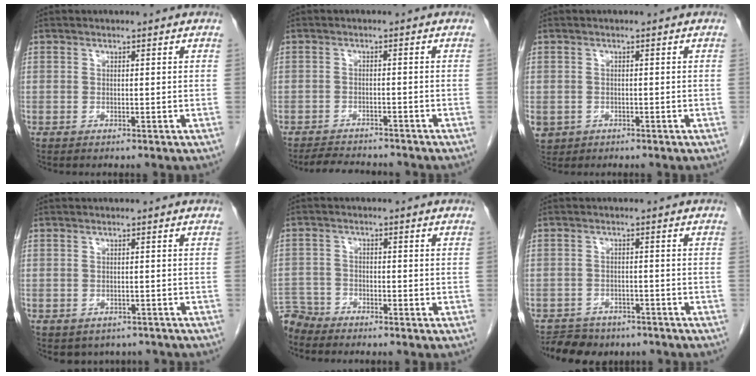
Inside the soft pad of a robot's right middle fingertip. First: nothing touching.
{"total": 6.6, "force": [-6.2, 1.3, 1.8], "torque": [-0.028, -0.005, -0.092]}
{"total": 3.9, "force": [-1.7, 3.4, 0.9], "torque": [-0.019, 0.000, -0.022]}
{"total": 4.7, "force": [-3.9, 2.6, 0.6], "torque": [0.005, 0.013, -0.044]}
{"total": 5.2, "force": [-5.0, 1.3, -0.4], "torque": [0.015, -0.007, -0.097]}
{"total": 7.5, "force": [-6.2, 4.0, 1.5], "torque": [-0.026, 0.007, -0.083]}